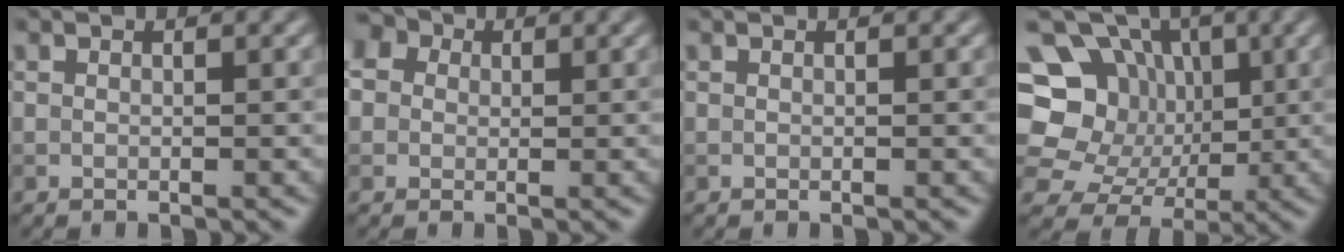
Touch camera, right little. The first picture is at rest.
{"total": 7.6, "force": [2.6, 6.1, 3.7], "torque": [-0.069, 0.033, 0.013]}
{"total": 0.0}
{"total": 13.0, "force": [1.7, 11.5, 5.7], "torque": [-0.131, 0.041, 0.011]}